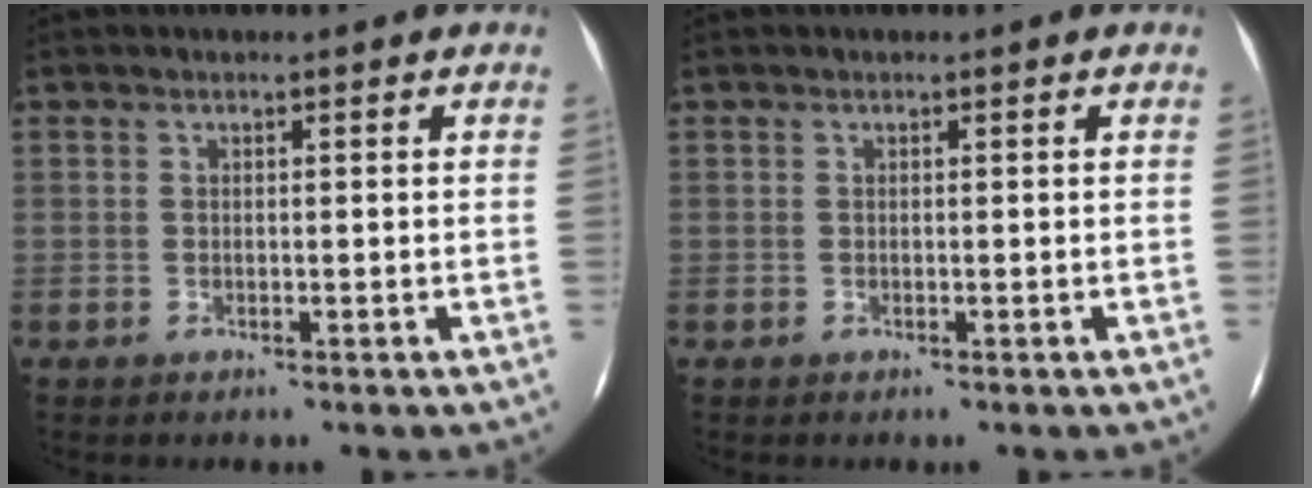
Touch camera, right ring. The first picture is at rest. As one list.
[{"total": 0.0}]